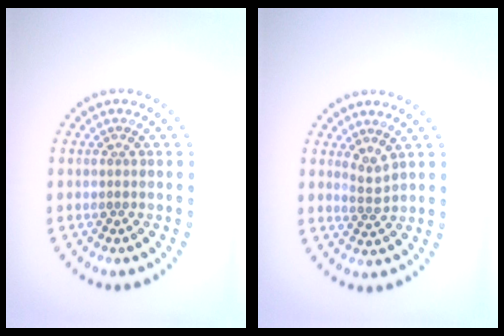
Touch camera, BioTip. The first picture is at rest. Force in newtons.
{"total": 1.6, "press": 1.1, "slide": 1.2}